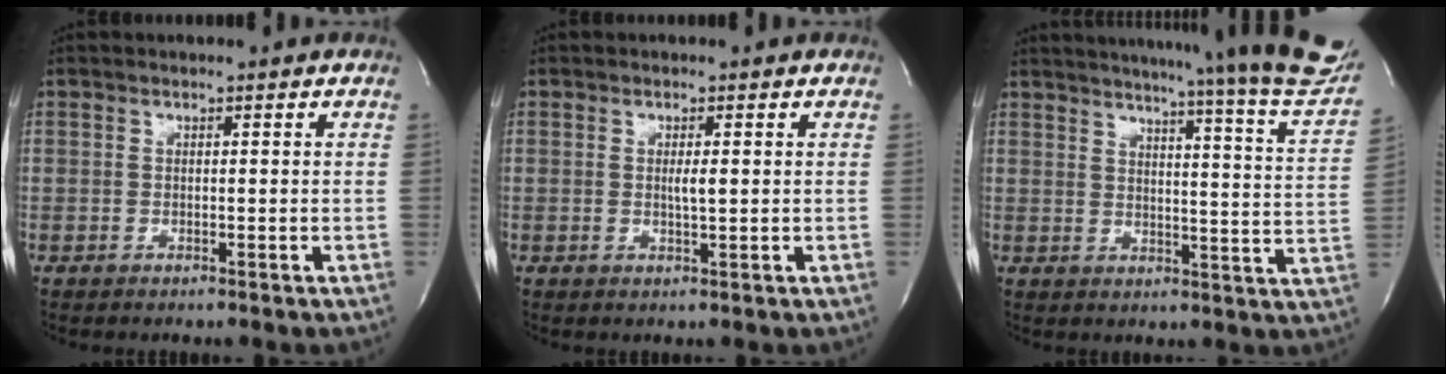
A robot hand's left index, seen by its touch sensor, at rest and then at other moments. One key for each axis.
{"total": 1.6, "fx": 0.2, "fy": 0.1, "fz": 1.6, "tx": -0.032, "ty": -0.002, "tz": 0.004}
{"total": 27.6, "fx": 24.4, "fy": -0.1, "fz": 13.0, "tx": -0.189, "ty": -0.090, "tz": 0.287}